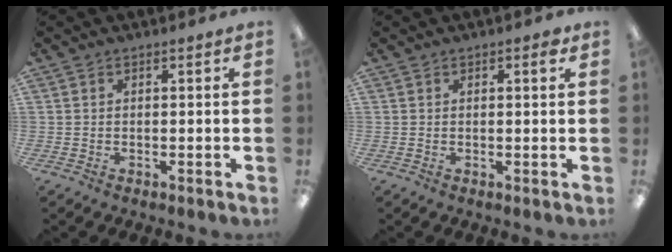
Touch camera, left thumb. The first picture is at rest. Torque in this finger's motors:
{"motor_torque": [-0.11, 0.01, 0.08, -0.22, -0.02]}